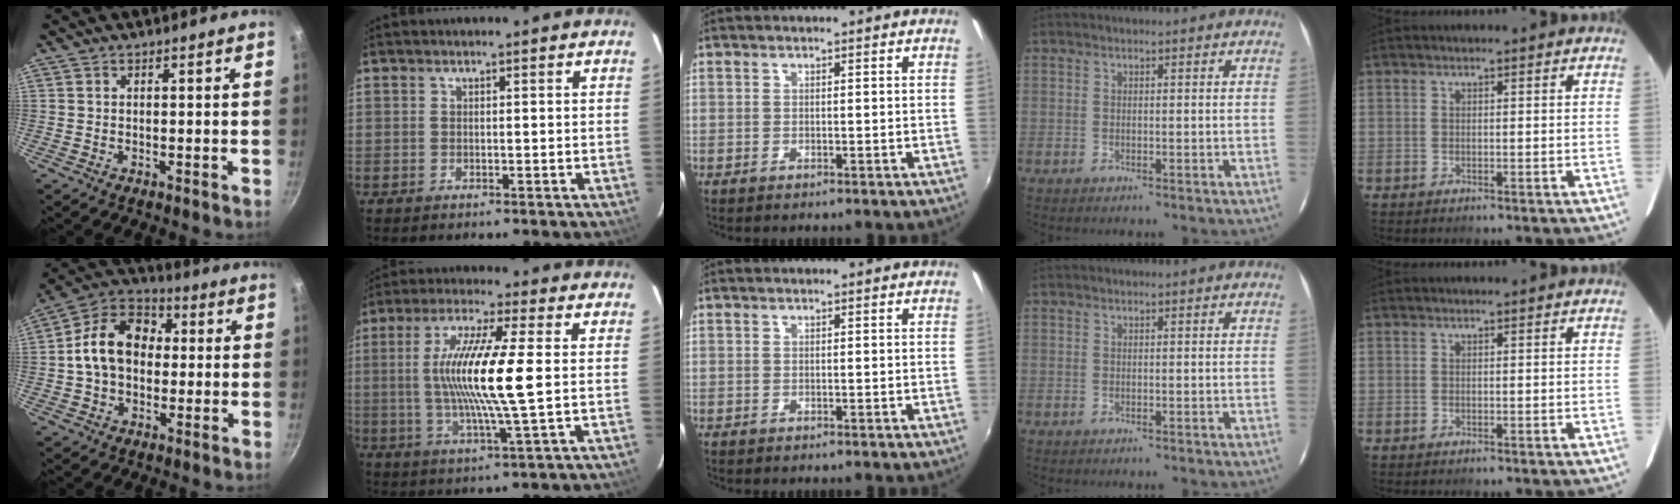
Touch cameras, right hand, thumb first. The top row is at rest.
{"thumb": {"total": 14.0, "force": [0.4, 10.5, 9.2], "torque": [-0.123, 0.035, -0.012]}, "index": {"total": 14.5, "force": [0.7, 0.5, 14.5], "torque": [-0.272, -0.006, 0.010]}}